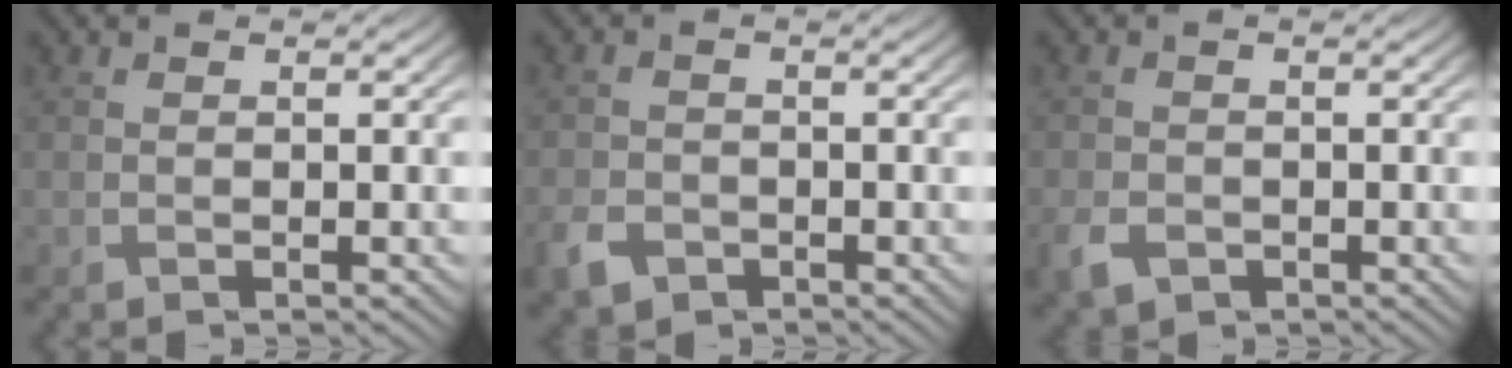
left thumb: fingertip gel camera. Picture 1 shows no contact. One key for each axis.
{"total": 3.7, "fx": -2.2, "fy": 2.5, "fz": 1.6, "tx": -0.046, "ty": -0.012, "tz": -0.049}
{"total": 3.4, "fx": -1.8, "fy": 2.4, "fz": 1.7, "tx": -0.050, "ty": -0.015, "tz": -0.039}